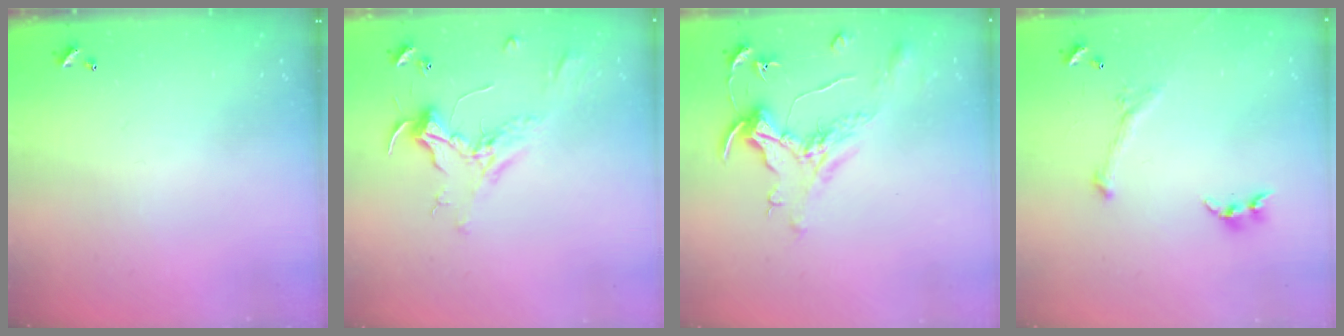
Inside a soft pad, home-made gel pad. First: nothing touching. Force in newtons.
{"total": 2.4, "press": 2.3, "slide": 0.7}
{"total": 1.5, "press": 1.3, "slide": 0.7}
{"total": 2.9, "press": 2.7, "slide": 0.9}